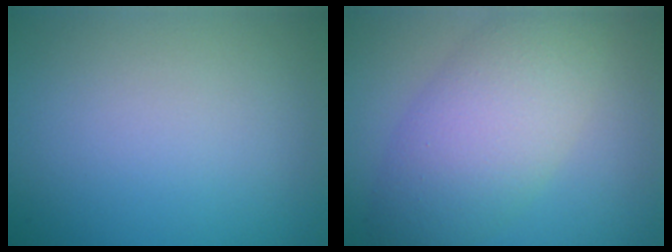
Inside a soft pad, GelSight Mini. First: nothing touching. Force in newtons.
{"total": 7.1, "press": 7.1, "slide": 0.4}